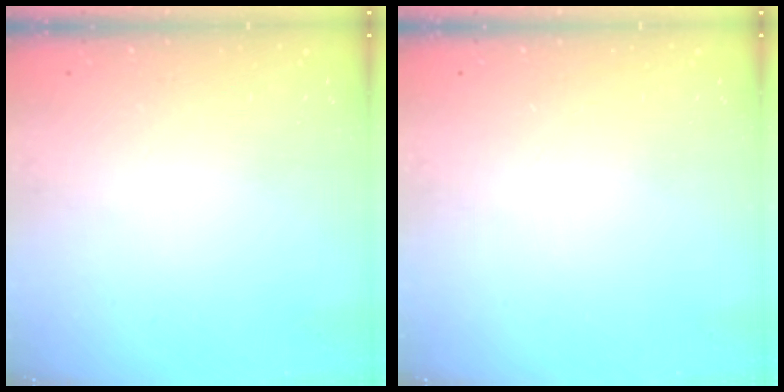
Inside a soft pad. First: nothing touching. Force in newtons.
{"total": 0.0}